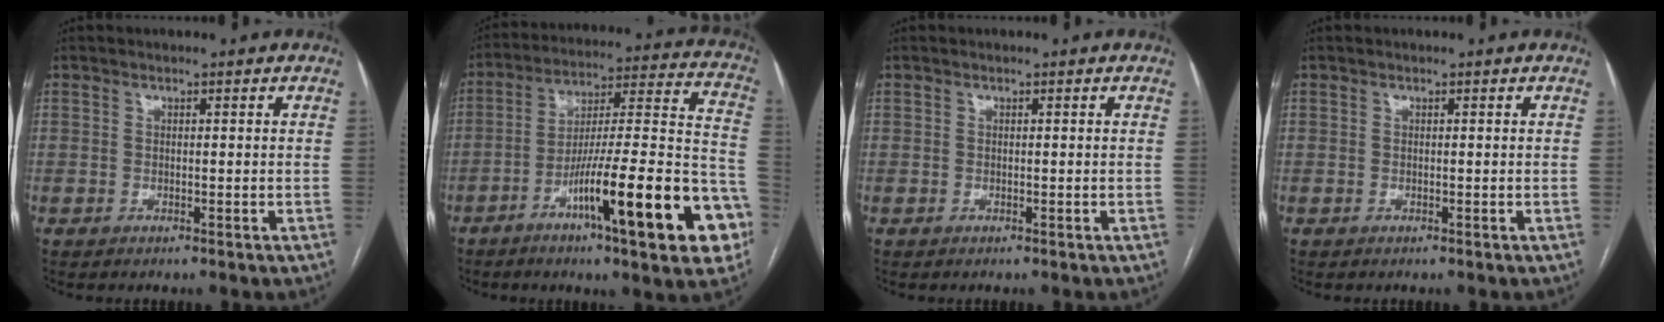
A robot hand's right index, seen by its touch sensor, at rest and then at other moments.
{"total": 23.3, "force": [-10.3, 2.4, 20.7], "torque": [-0.254, 0.005, -0.155]}
{"total": 0.0}
{"total": 0.0}